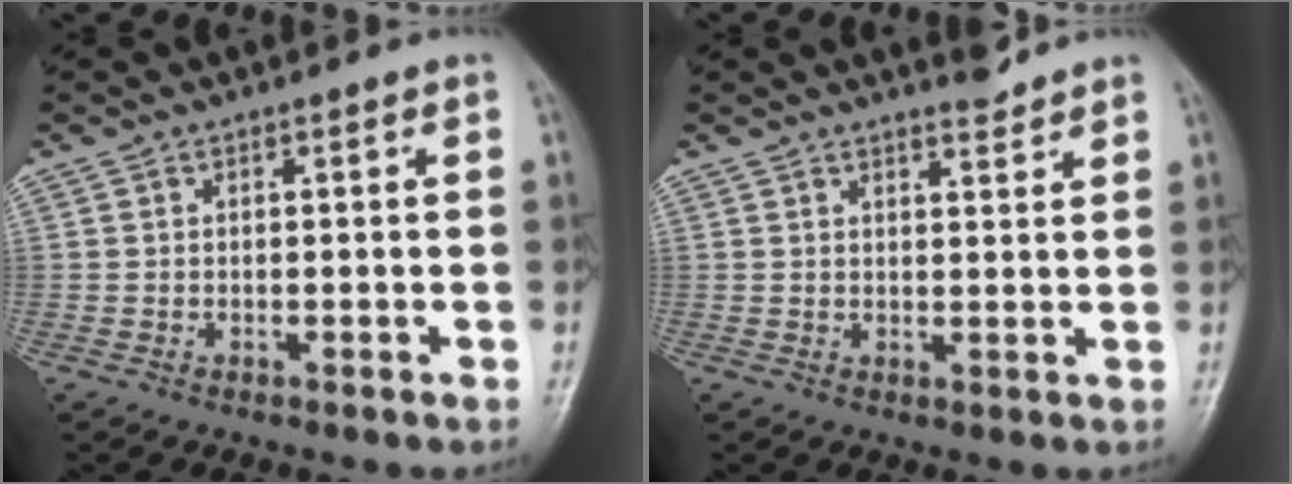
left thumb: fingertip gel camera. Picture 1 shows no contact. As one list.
[{"total": 3.3, "force": [2.9, 0.8, 1.3], "torque": [-0.010, -0.023, 0.042]}]